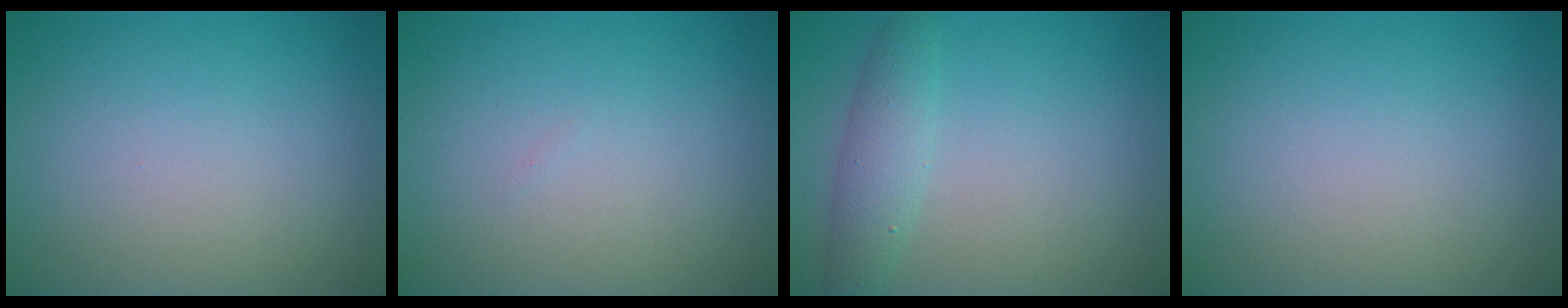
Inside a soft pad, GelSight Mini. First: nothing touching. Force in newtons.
{"total": 0.0}
{"total": 2.7, "press": 2.7, "slide": 0.1}
{"total": 0.0}